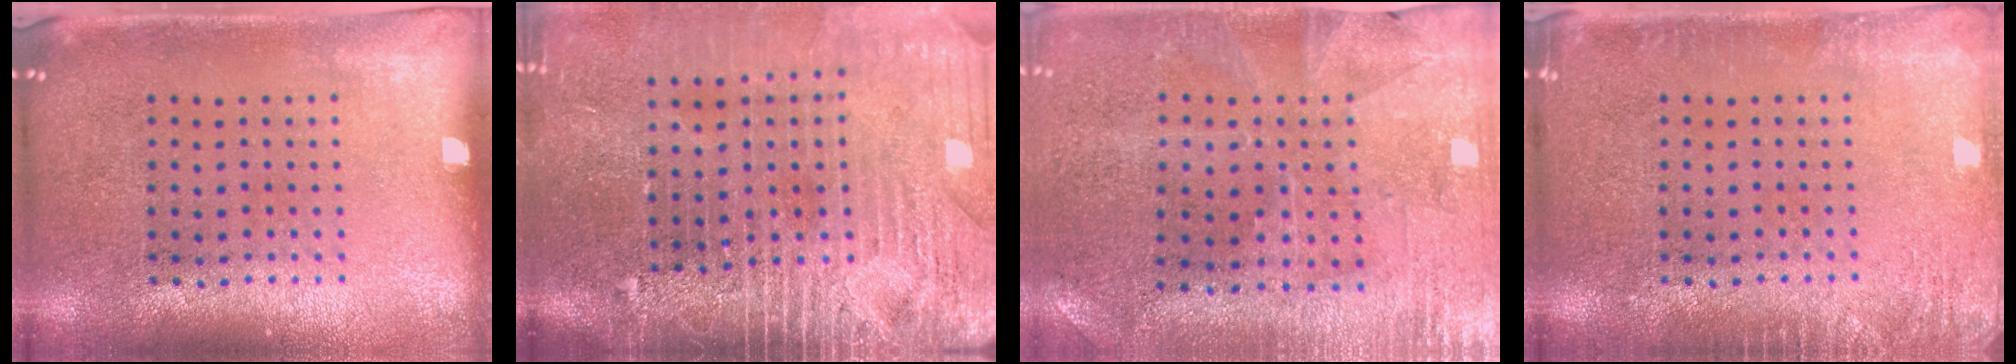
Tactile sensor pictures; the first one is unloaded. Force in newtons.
{"total": 4.4, "press": 3.7, "slide": 2.4}
{"total": 0.5, "press": 0.5, "slide": 0.3}
{"total": 2.0, "press": 1.9, "slide": 0.2}